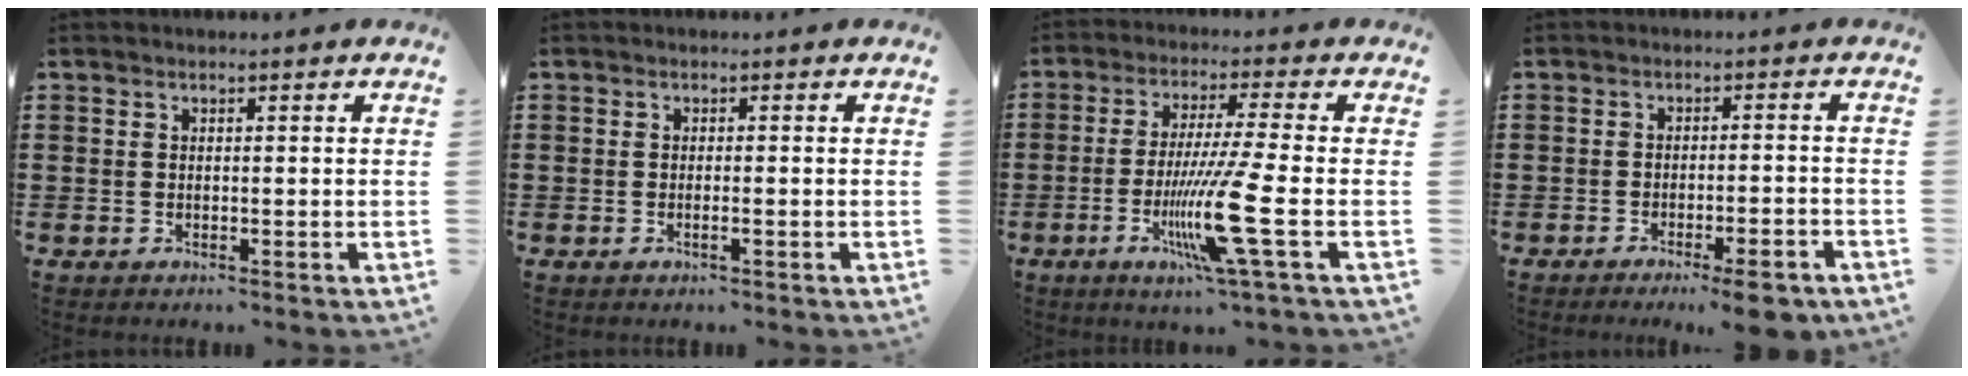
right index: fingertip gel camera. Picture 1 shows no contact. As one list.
[{"total": 0.9, "force": [-0.5, 0.0, 0.7], "torque": [-0.013, -0.003, -0.008]}, {"total": 12.0, "force": [-3.5, -0.3, 11.5], "torque": [-0.225, -0.024, -0.069]}, {"total": 4.4, "force": [-3.5, 0.1, 2.8], "torque": [-0.043, -0.007, -0.061]}]